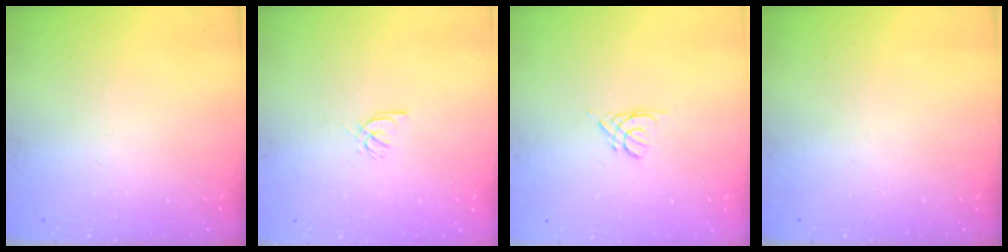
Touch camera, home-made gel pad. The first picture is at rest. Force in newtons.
{"total": 2.2, "press": 2.2, "slide": 0.0}
{"total": 2.1, "press": 2.0, "slide": 0.4}
{"total": 0.0}